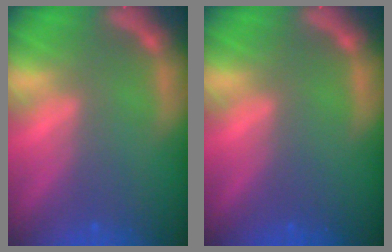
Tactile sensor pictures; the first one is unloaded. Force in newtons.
{"total": 0.0}